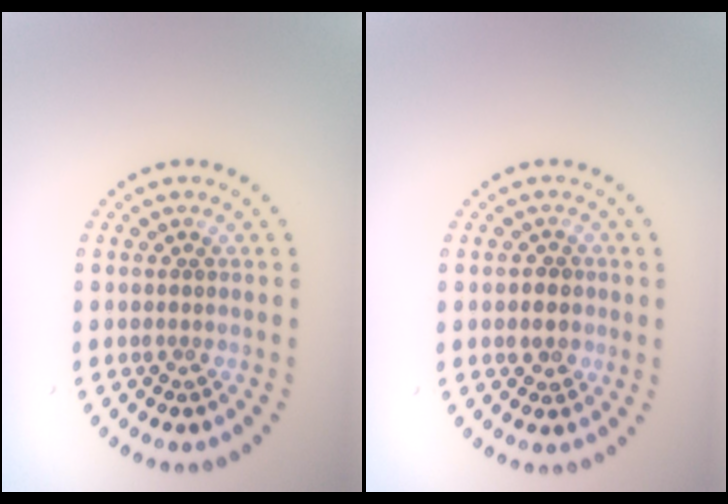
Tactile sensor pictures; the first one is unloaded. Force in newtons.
{"total": 1.5, "press": 1.5, "slide": 0.4}